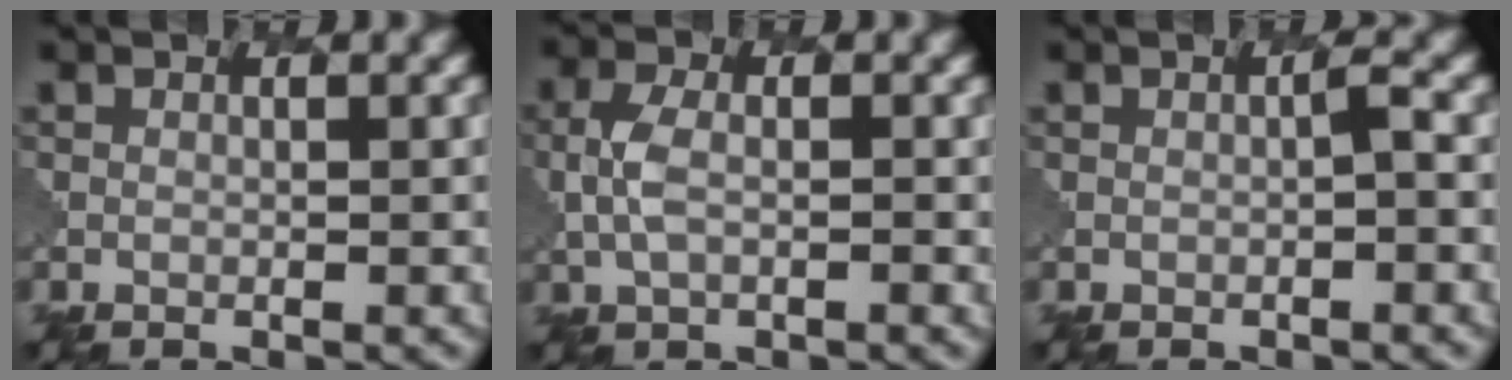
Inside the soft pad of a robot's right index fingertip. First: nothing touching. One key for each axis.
{"total": 1.4, "fx": 0.2, "fy": 0.6, "fz": 1.3, "tx": -0.051, "ty": 0.004, "tz": -0.012}
{"total": 0.9, "fx": 0.0, "fy": -0.9, "fz": 0.0, "tx": -0.009, "ty": 0.009, "tz": -0.014}